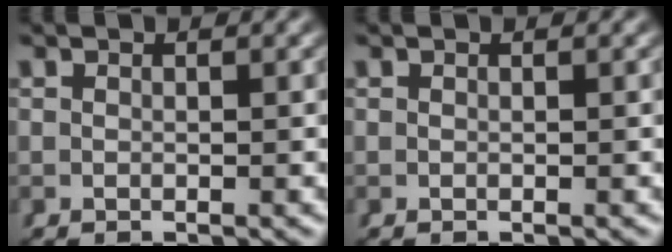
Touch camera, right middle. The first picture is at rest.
{"total": 0.0}